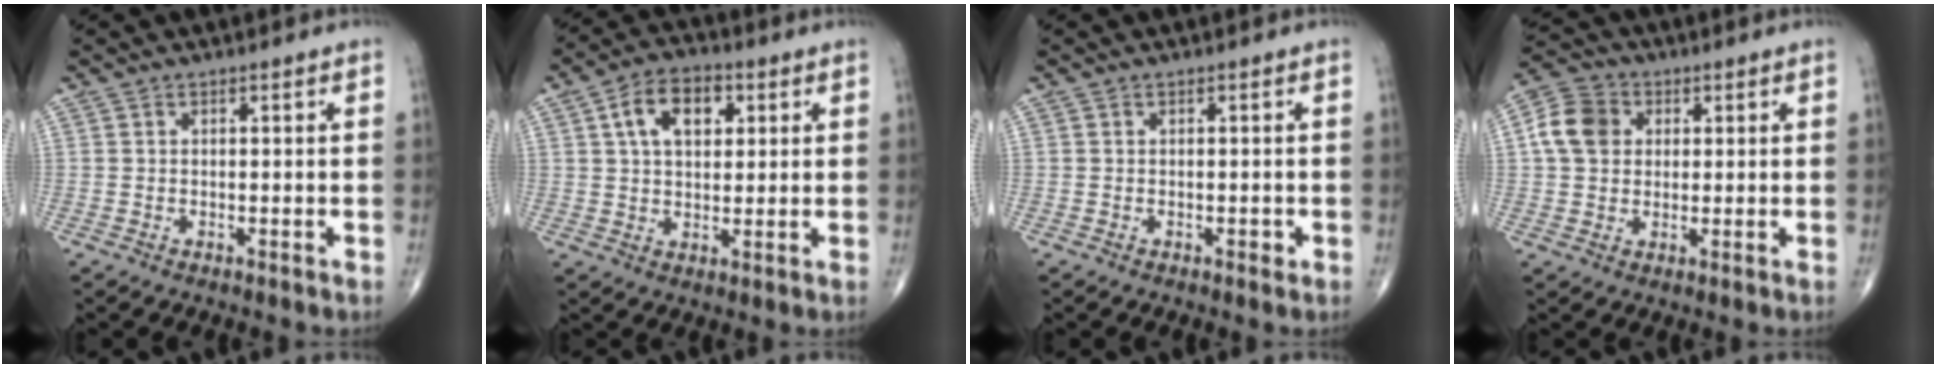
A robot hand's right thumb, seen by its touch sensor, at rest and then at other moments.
{"total": 9.7, "force": [3.1, 6.0, 7.0], "torque": [-0.094, 0.004, 0.046]}
{"total": 0.8, "force": [-0.3, 0.4, 0.6], "torque": [-0.003, 0.000, -0.006]}
{"total": 8.3, "force": [1.6, 6.8, 4.5], "torque": [-0.072, 0.011, 0.020]}